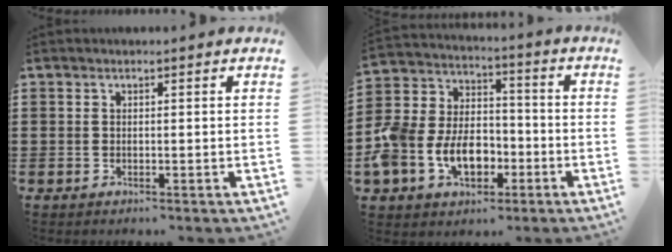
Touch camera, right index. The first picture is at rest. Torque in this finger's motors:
{"motor_torque": [2.14, 0.00, 1.05, 0.21]}